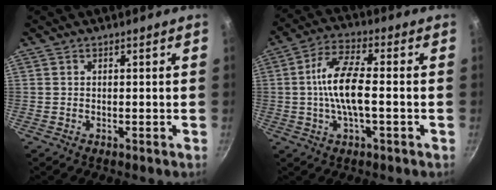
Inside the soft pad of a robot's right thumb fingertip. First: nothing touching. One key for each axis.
{"total": 10.5, "fx": -0.8, "fy": 3.7, "fz": 9.8, "tx": -0.189, "ty": 0.024, "tz": -0.026}